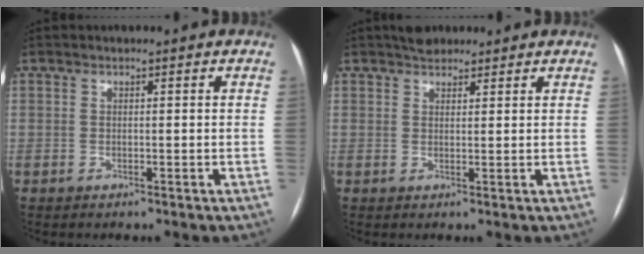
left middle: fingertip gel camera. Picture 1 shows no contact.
{"total": 2.9, "force": [2.5, 1.3, 0.8], "torque": [-0.013, 0.014, 0.038]}